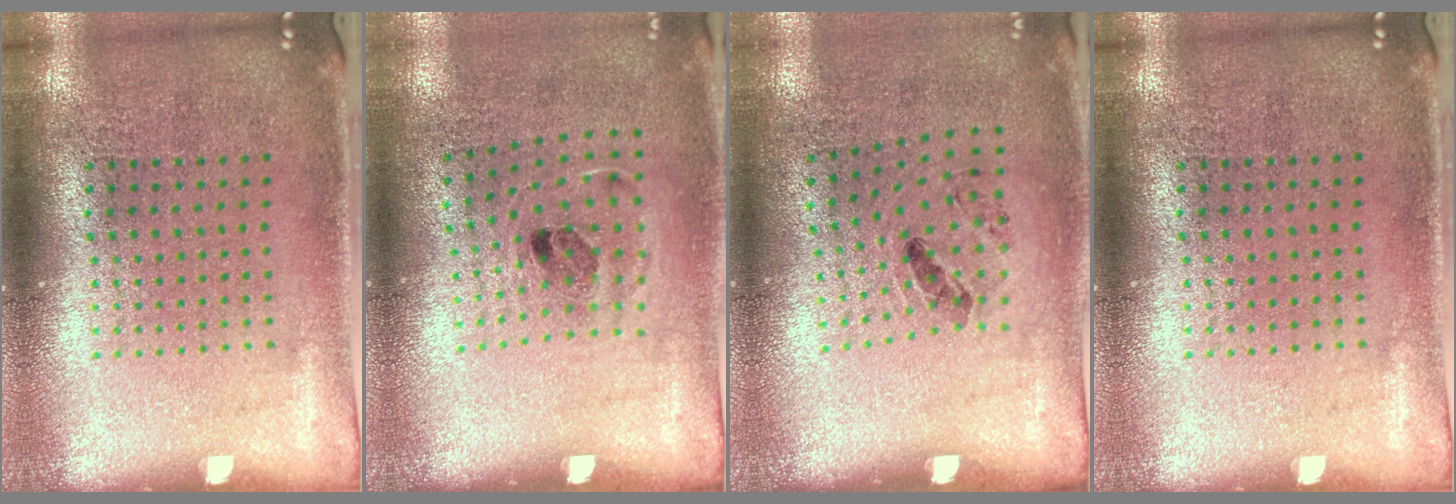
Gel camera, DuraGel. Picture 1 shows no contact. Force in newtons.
{"total": 1.2, "press": 0.7, "slide": 0.9}
{"total": 1.2, "press": 0.7, "slide": 1.0}
{"total": 0.0}